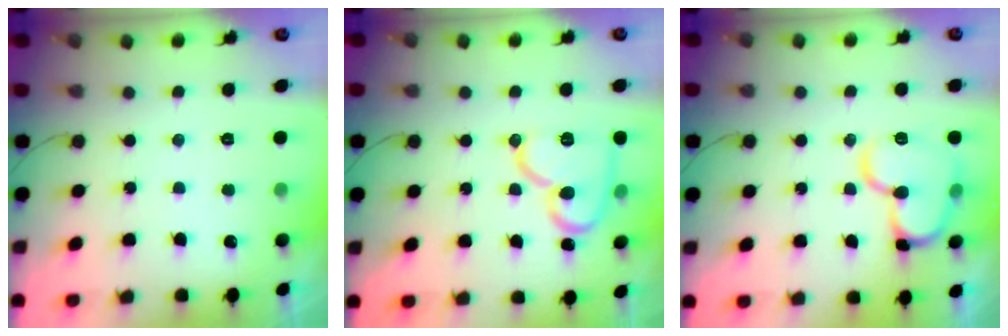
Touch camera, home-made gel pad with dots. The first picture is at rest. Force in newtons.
{"total": 14.0, "press": 13.9, "slide": 1.7}
{"total": 14.1, "press": 14.0, "slide": 1.5}